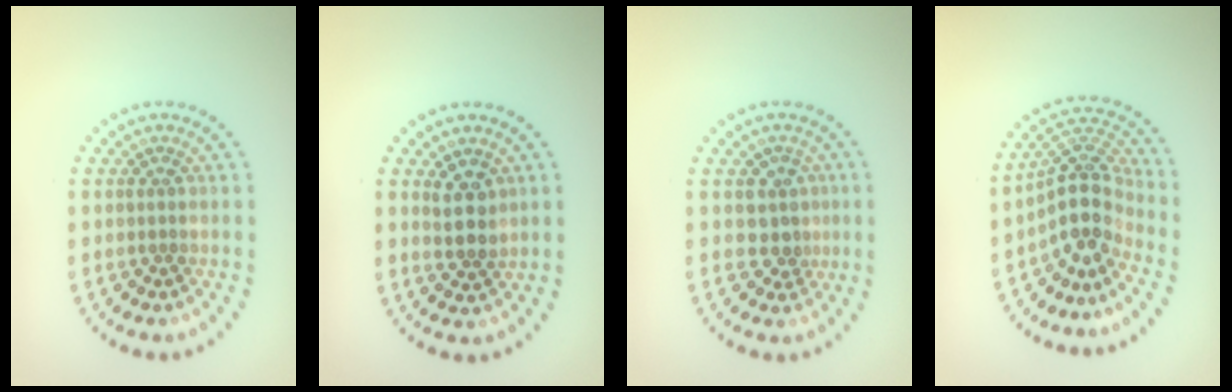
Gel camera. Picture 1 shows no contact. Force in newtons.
{"total": 2.5, "press": 2.3, "slide": 0.9}
{"total": 2.4, "press": 2.0, "slide": 1.4}
{"total": 4.4, "press": 3.2, "slide": 2.9}